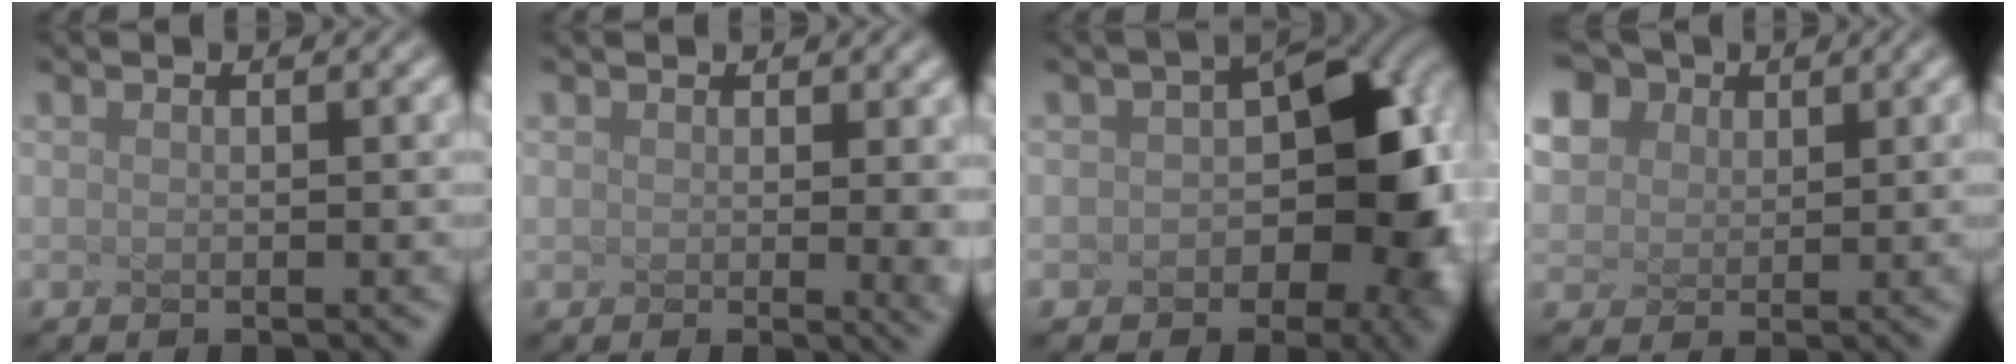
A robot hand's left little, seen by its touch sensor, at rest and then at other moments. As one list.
[{"total": 3.4, "force": [1.0, 1.1, 3.1], "torque": [-0.031, 0.007, 0.032]}, {"total": 10.1, "force": [-2.6, 5.7, 7.9], "torque": [-0.118, -0.020, 0.001]}, {"total": 6.5, "force": [3.7, 4.8, 2.5], "torque": [-0.120, 0.026, 0.098]}]